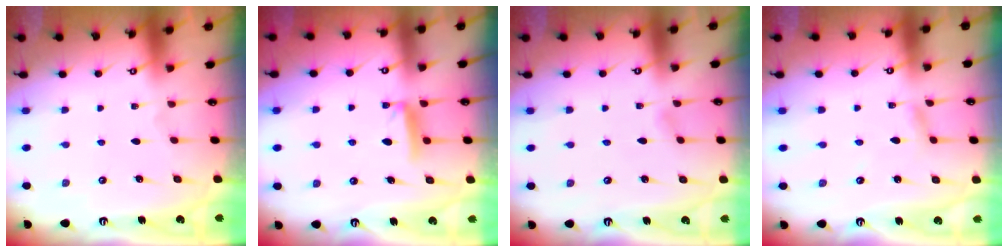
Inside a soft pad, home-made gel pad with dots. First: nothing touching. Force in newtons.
{"total": 6.0, "press": 5.9, "slide": 0.7}
{"total": 2.8, "press": 2.8, "slide": 0.3}
{"total": 1.6, "press": 1.5, "slide": 0.1}